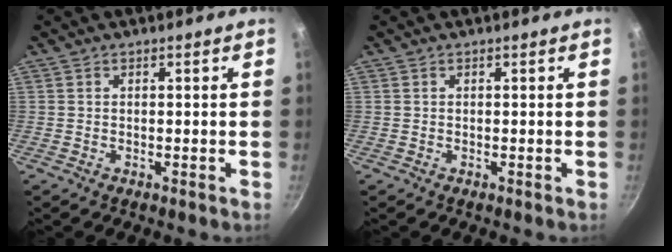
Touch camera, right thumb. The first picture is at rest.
{"total": 0.0}